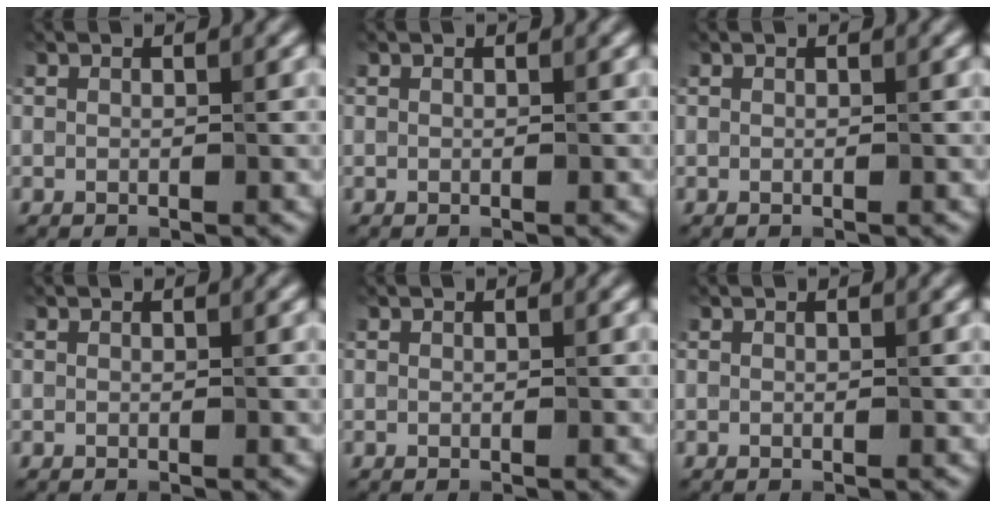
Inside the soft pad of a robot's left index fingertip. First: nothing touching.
{"total": 0.0}
{"total": 0.0}
{"total": 0.0}
{"total": 0.0}
{"total": 0.0}